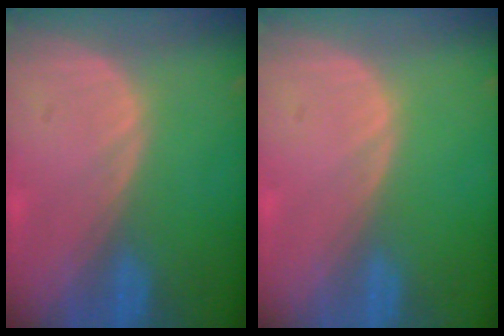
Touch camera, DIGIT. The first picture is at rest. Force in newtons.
{"total": 0.0}